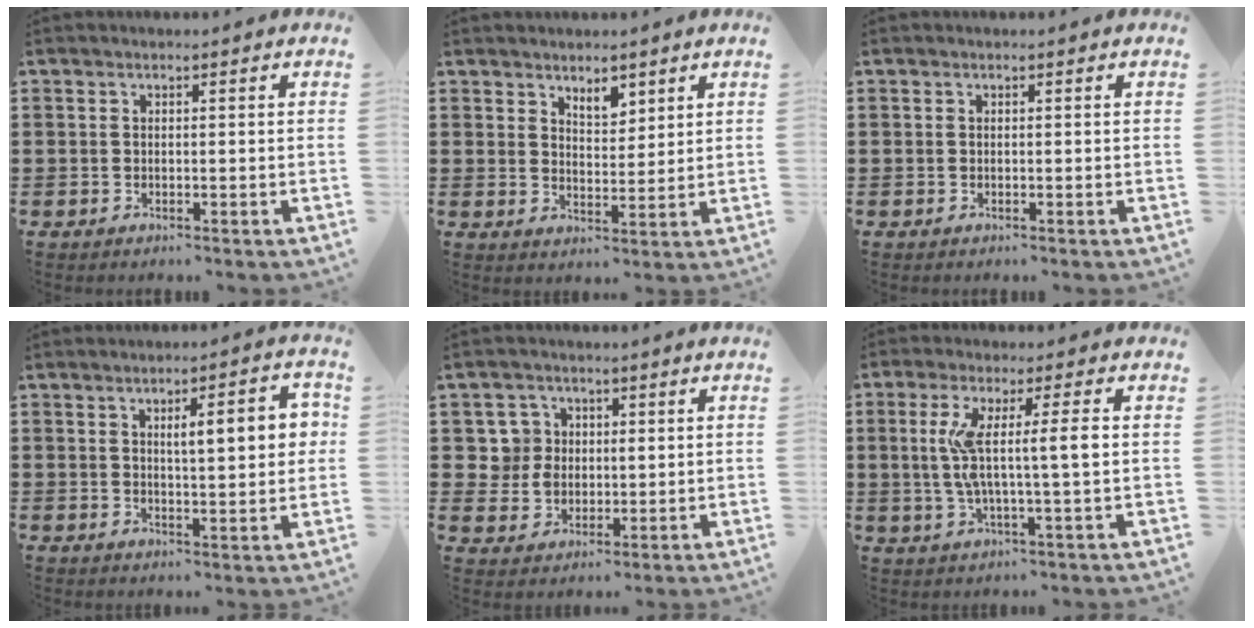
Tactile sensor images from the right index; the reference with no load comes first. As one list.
[{"total": 3.6, "force": [3.0, 1.6, 1.1], "torque": [-0.022, -0.001, 0.055]}, {"total": 0.0}, {"total": 6.9, "force": [1.7, 1.8, 6.4], "torque": [-0.101, -0.003, 0.020]}, {"total": 5.3, "force": [1.2, 4.9, 1.4], "torque": [-0.051, 0.017, 0.022]}, {"total": 8.4, "force": [1.0, 0.6, 8.3], "torque": [-0.161, -0.003, 0.007]}]